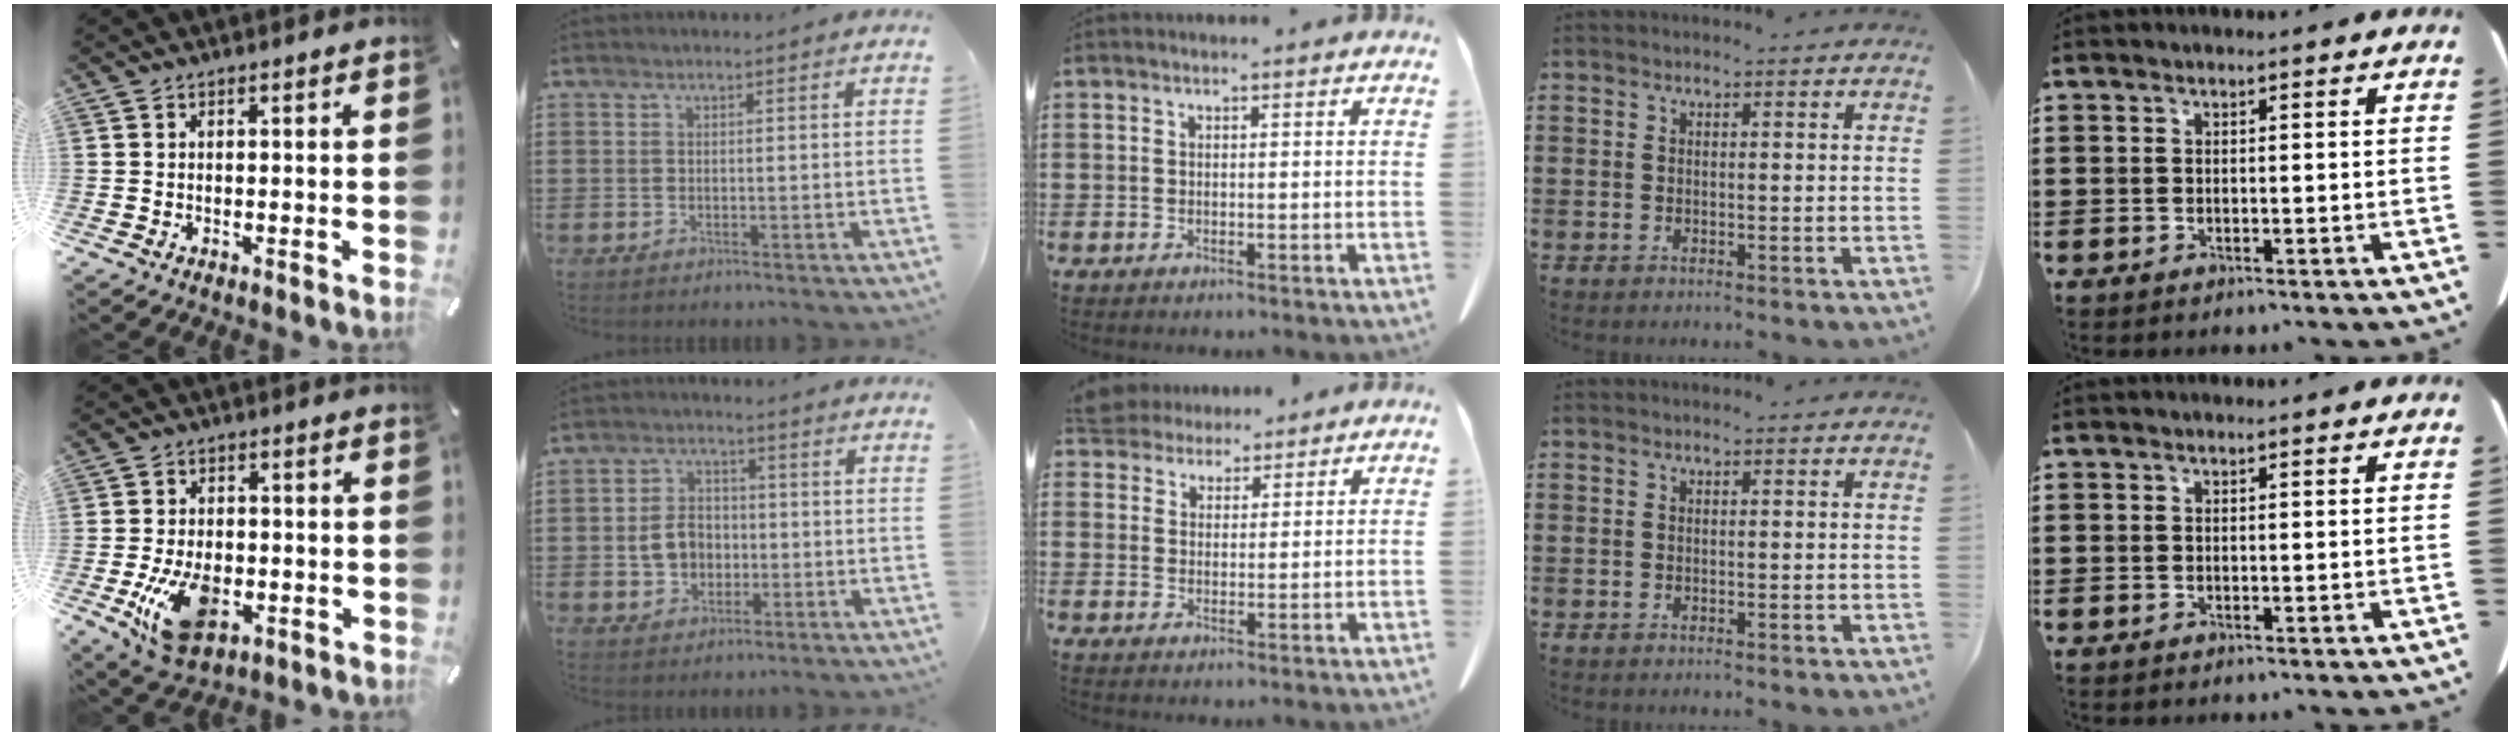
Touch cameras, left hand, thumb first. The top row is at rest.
{"thumb": {"total": 12.9, "force": [-3.4, 8.4, 9.2], "torque": [-0.169, -0.004, -0.059]}, "index": {"total": 5.2, "force": [-0.7, 4.2, 3.0], "torque": [-0.065, 0.002, -0.019]}, "middle": {"total": 4.1, "force": [3.8, 1.5, 0.1], "torque": [-0.019, -0.009, 0.074]}}